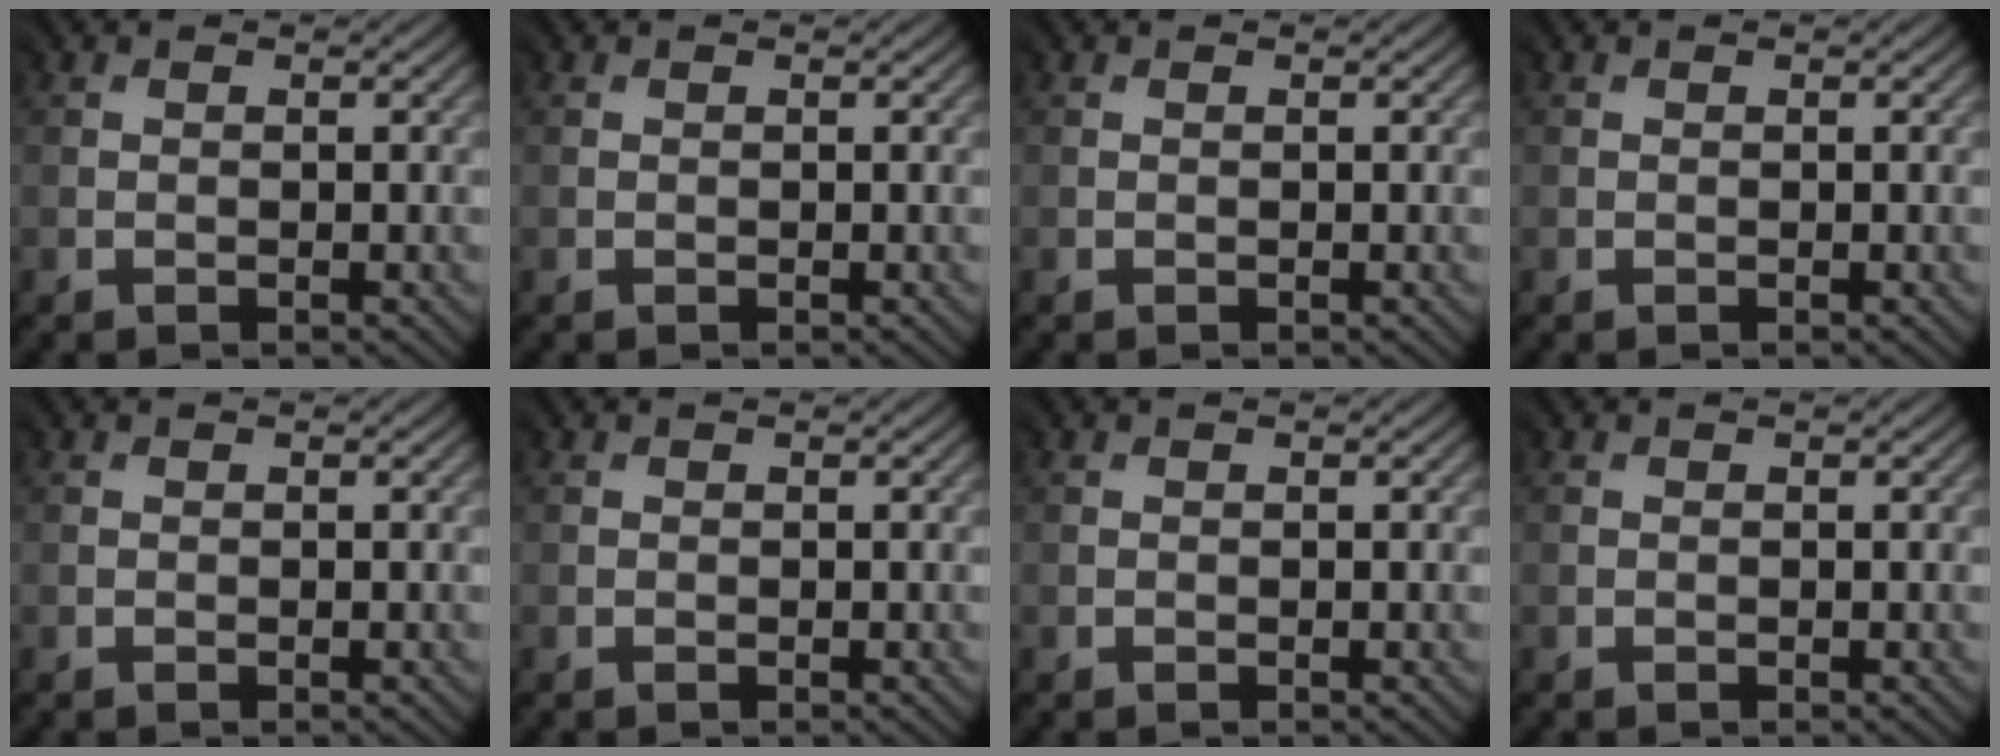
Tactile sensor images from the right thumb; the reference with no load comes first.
{"total": 0.0}
{"total": 0.0}
{"total": 0.0}
{"total": 0.0}
{"total": 0.0}
{"total": 0.0}
{"total": 0.0}